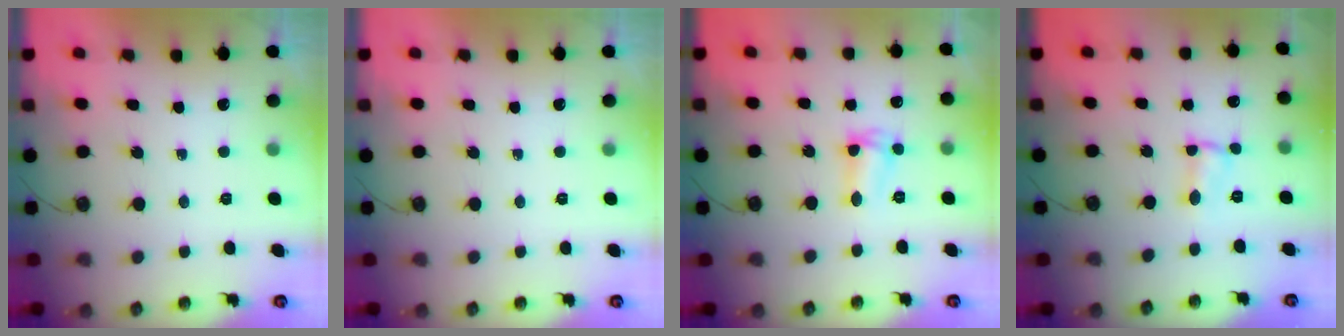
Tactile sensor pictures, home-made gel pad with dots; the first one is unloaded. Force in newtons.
{"total": 0.0}
{"total": 5.5, "press": 5.5, "slide": 0.4}
{"total": 1.6, "press": 1.6, "slide": 0.3}